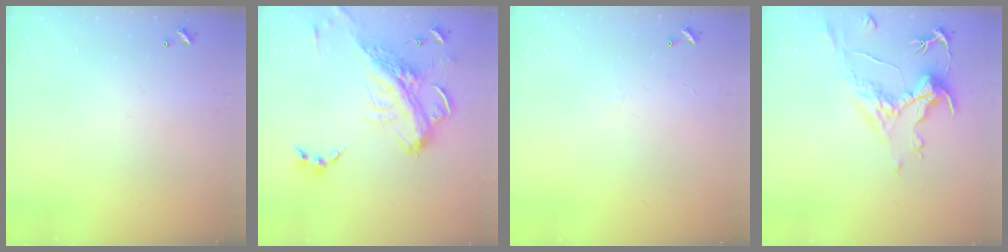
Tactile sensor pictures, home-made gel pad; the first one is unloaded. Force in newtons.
{"total": 10.6, "press": 10.4, "slide": 2.2}
{"total": 1.2, "press": 1.1, "slide": 0.5}
{"total": 1.5, "press": 0.4, "slide": 1.4}